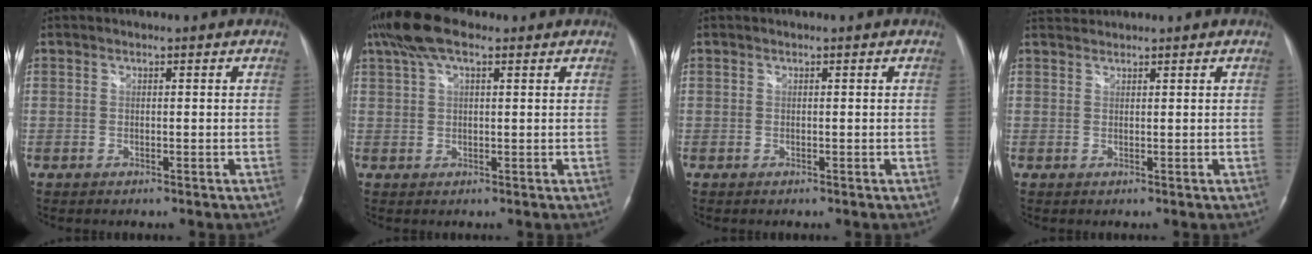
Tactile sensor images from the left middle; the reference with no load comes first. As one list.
[{"total": 7.2, "force": [4.6, 2.4, 5.0], "torque": [-0.111, 0.034, 0.083]}, {"total": 0.0}, {"total": 1.9, "force": [1.9, -0.1, -0.2], "torque": [-0.007, 0.014, 0.042]}]